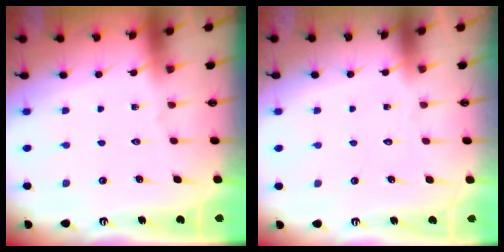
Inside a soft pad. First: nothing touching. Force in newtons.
{"total": 1.7, "press": 1.7, "slide": 0.1}